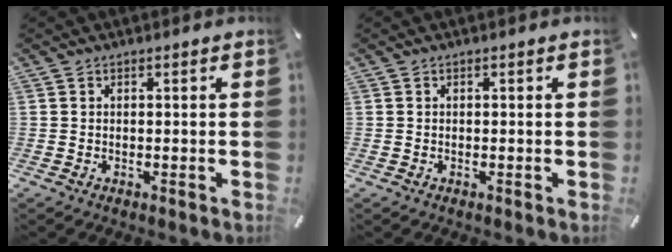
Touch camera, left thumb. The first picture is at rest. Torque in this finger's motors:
{"motor_torque": [-0.02, 0.01, -0.03, 0.02, 0.00]}